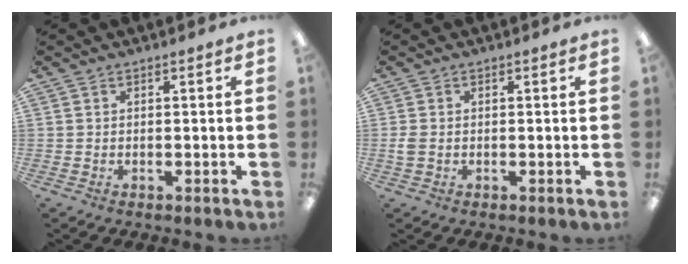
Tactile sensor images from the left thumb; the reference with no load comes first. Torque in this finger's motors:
{"motor_torque": [-0.05, 0.04, 0.10, -0.14, 0.00]}